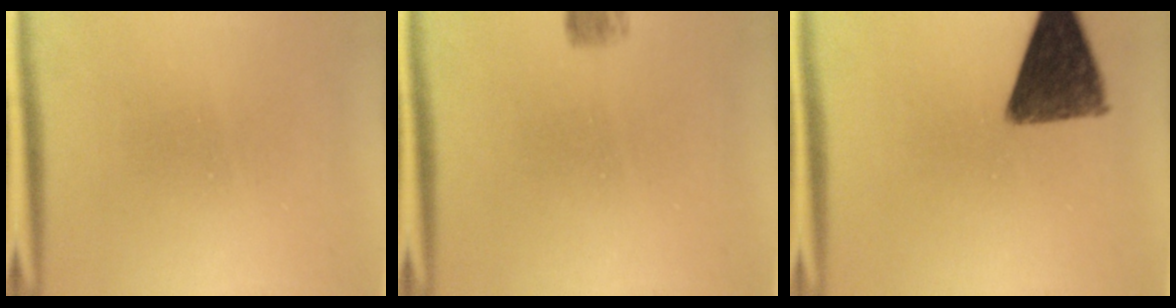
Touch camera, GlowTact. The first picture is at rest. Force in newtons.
{"total": 2.6}
{"total": 11.4}